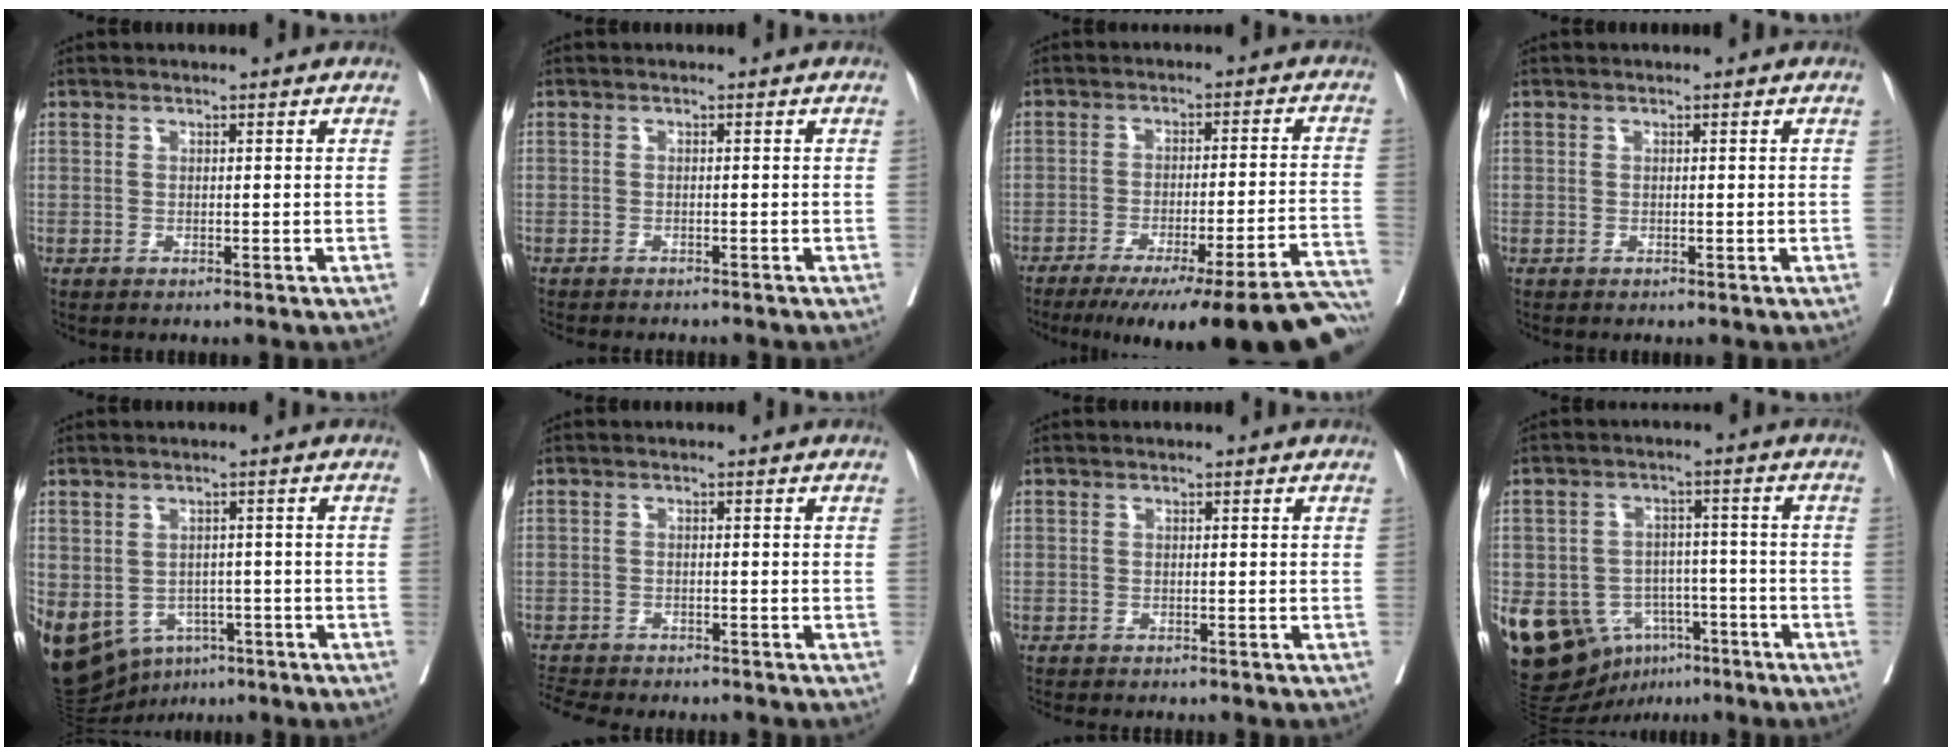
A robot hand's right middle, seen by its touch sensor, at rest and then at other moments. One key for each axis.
{"total": 6.1, "fx": -5.4, "fy": 1.3, "fz": 2.4, "tx": -0.027, "ty": -0.005, "tz": -0.071}
{"total": 26.4, "fx": -22.4, "fy": 1.1, "fz": 14.0, "tx": -0.103, "ty": -0.022, "tz": -0.293}
{"total": 0.0}
{"total": 21.2, "fx": -10.1, "fy": 15.5, "fz": 10.4, "tx": -0.304, "ty": -0.017, "tz": -0.133}
{"total": 8.0, "fx": -7.5, "fy": 1.6, "fz": 2.5, "tx": -0.042, "ty": -0.002, "tz": -0.110}
{"total": 6.6, "fx": -5.9, "fy": 1.4, "fz": 2.6, "tx": -0.029, "ty": -0.005, "tz": -0.077}
{"total": 14.5, "fx": -7.6, "fy": 10.2, "fz": 7.0, "tx": -0.123, "ty": 0.019, "tz": -0.113}